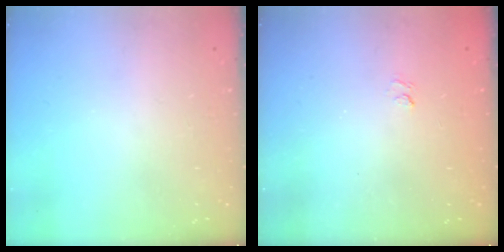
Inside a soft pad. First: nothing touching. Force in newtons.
{"total": 1.6, "press": 1.0, "slide": 1.2}